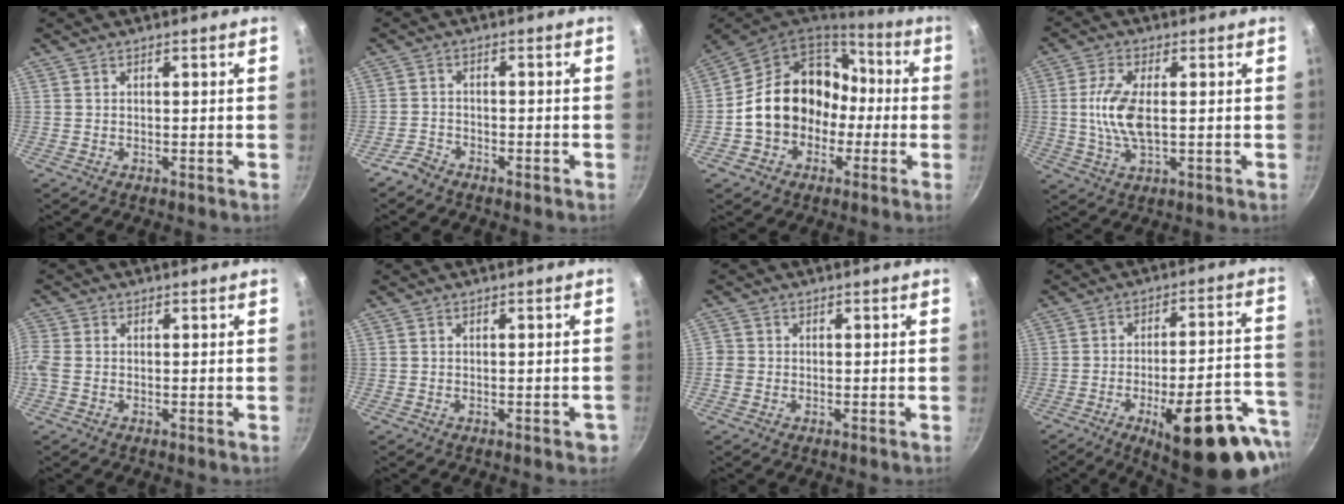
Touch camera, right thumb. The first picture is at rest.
{"total": 2.9, "force": [-2.6, 1.2, 0.7], "torque": [-0.018, 0.025, -0.049]}
{"total": 18.2, "force": [-1.7, 14.9, 10.3], "torque": [-0.140, 0.065, -0.025]}
{"total": 8.7, "force": [0.3, 3.8, 7.8], "torque": [-0.166, 0.002, 0.003]}
{"total": 3.3, "force": [-1.0, 2.3, 2.1], "torque": [-0.053, 0.003, -0.030]}
{"total": 1.8, "force": [-0.8, 0.9, 1.3], "torque": [-0.004, 0.012, -0.004]}
{"total": 1.9, "force": [-0.6, 1.7, 0.6], "torque": [-0.008, 0.006, -0.014]}
{"total": 23.8, "force": [-11.7, 8.1, 19.1], "torque": [-0.204, 0.049, -0.157]}